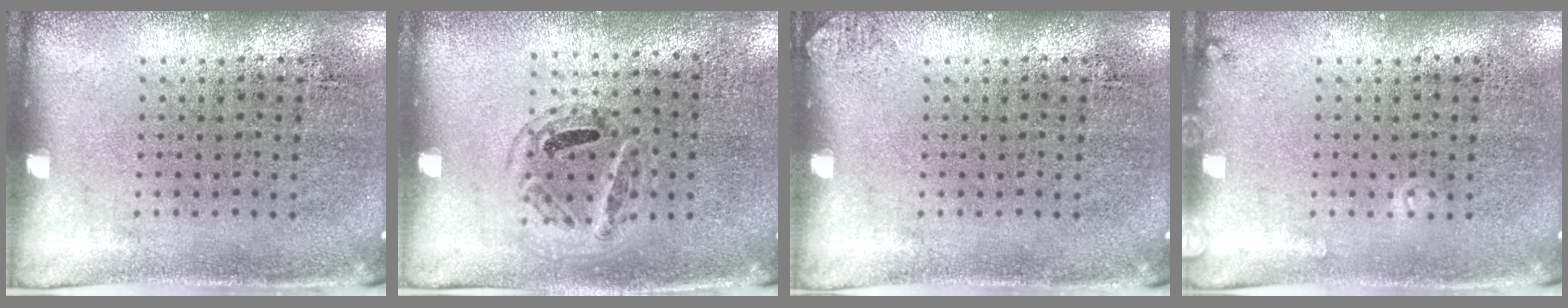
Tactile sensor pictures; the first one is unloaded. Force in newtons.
{"total": 0.9, "press": 0.8, "slide": 0.4}
{"total": 0.5, "press": 0.5, "slide": 0.0}
{"total": 0.9, "press": 0.8, "slide": 0.2}